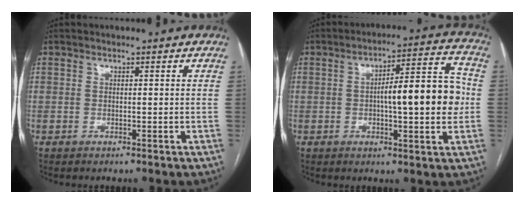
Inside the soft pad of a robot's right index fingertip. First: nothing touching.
{"total": 12.5, "force": [-0.3, 2.6, 12.2], "torque": [-0.176, 0.027, -0.002]}